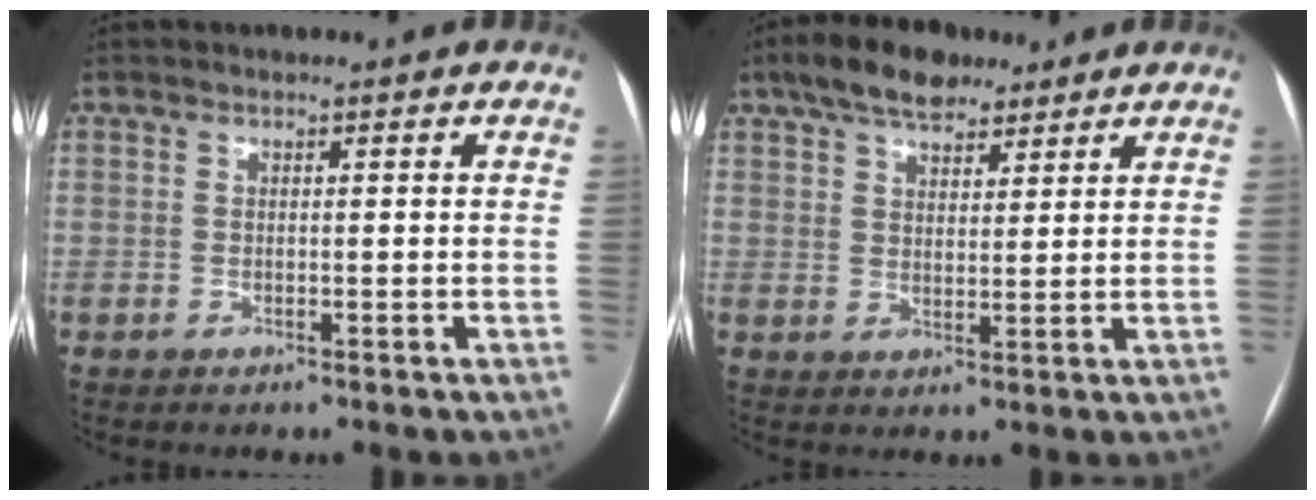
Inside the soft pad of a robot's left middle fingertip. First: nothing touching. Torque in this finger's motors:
{"motor_torque": [0.71, -0.70, 0.09, 0.08]}